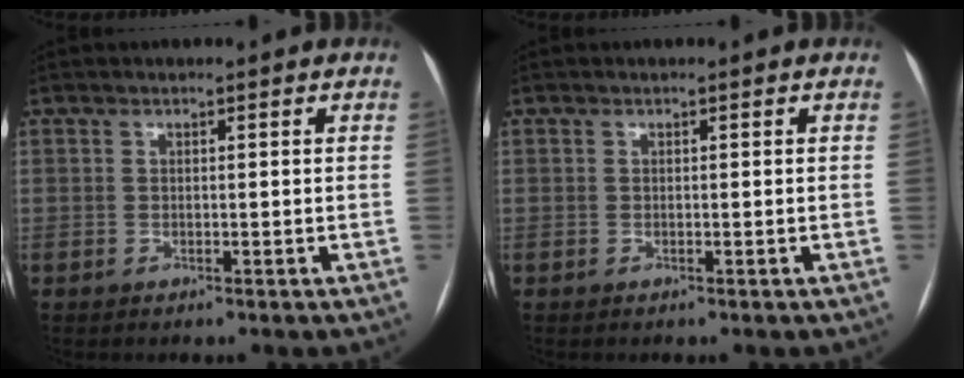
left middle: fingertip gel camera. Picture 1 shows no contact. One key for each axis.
{"total": 0.0}